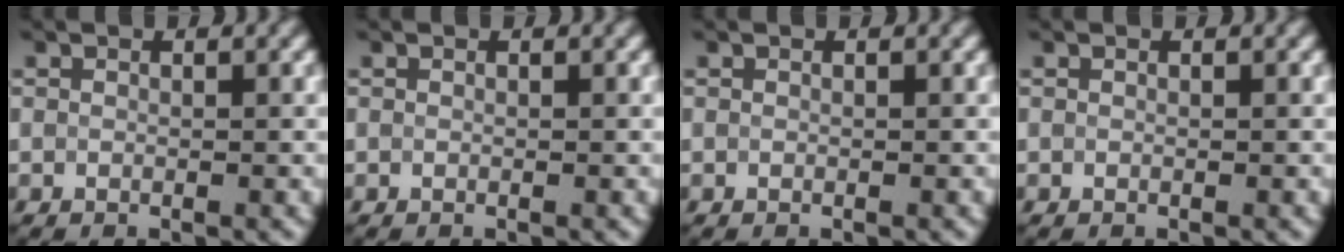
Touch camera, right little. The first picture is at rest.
{"total": 0.0}
{"total": 0.0}
{"total": 0.0}